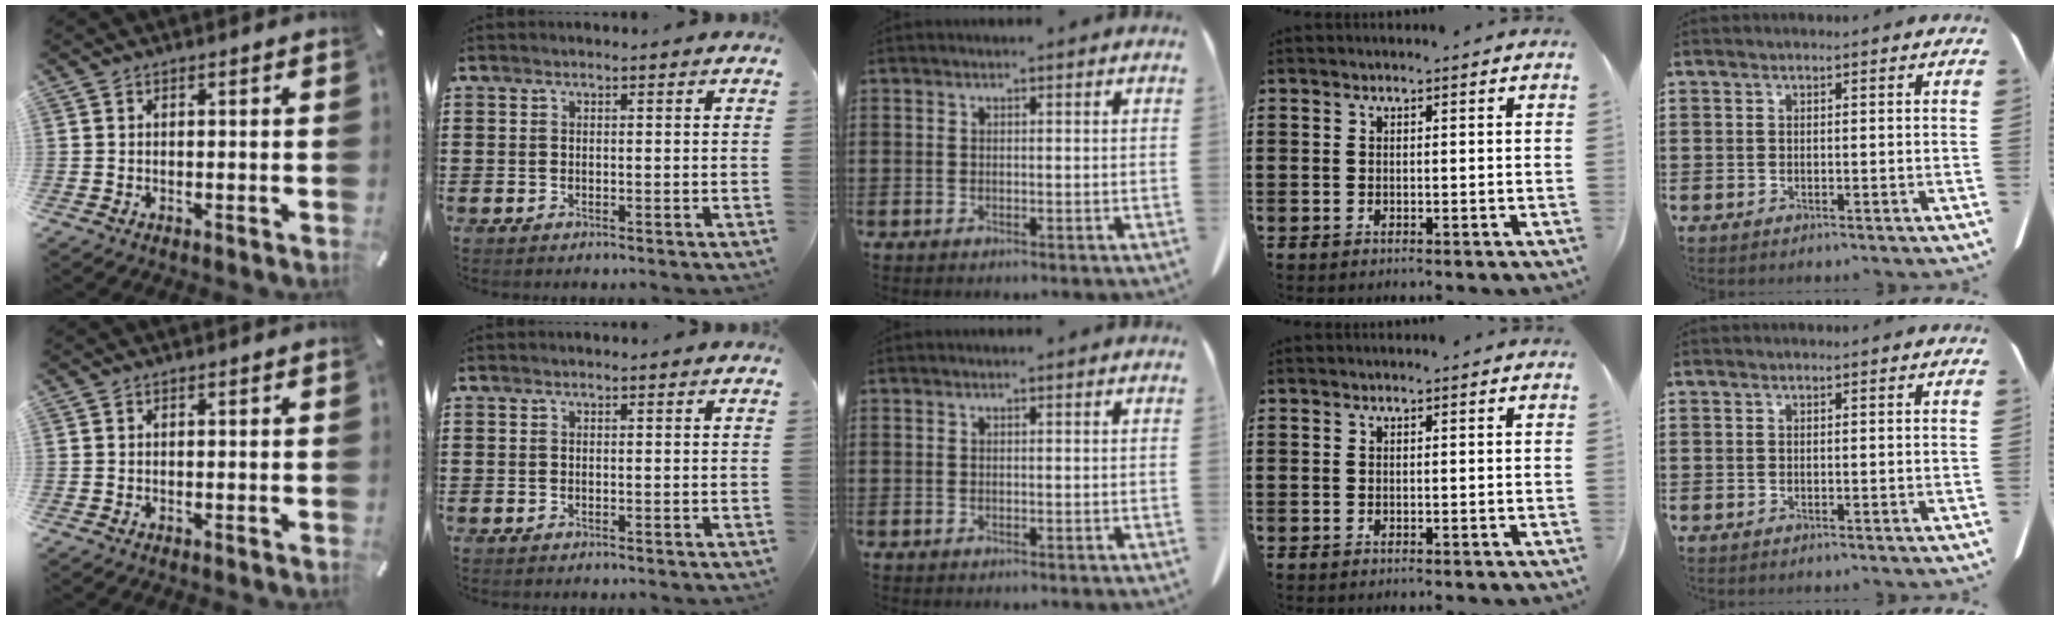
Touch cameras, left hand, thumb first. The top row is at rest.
{}